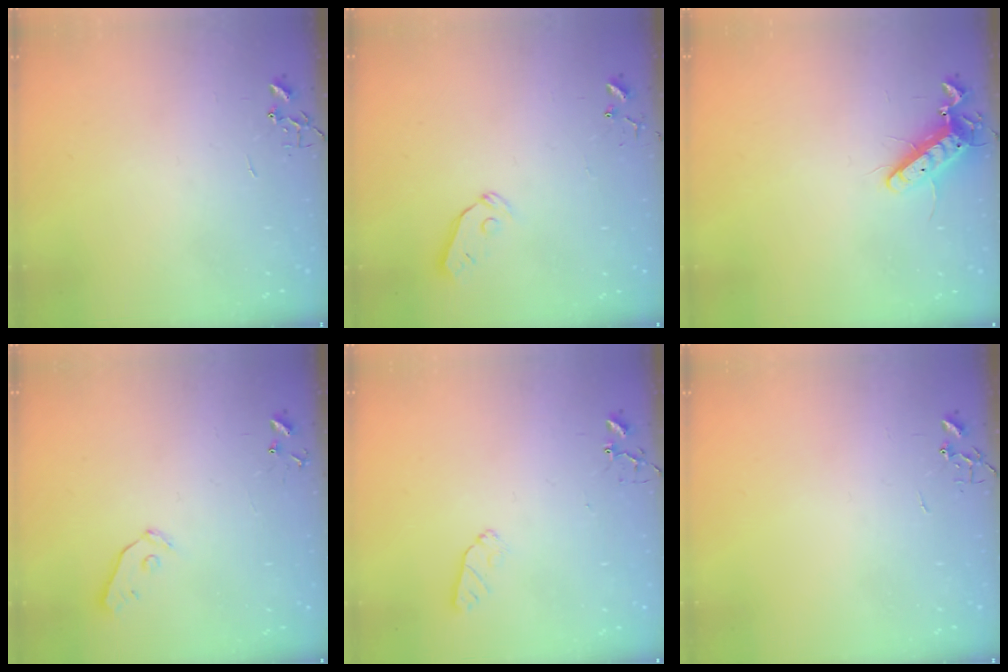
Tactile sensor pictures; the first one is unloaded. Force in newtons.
{"total": 5.6, "press": 5.6, "slide": 0.7}
{"total": 11.2, "press": 11.1, "slide": 1.4}
{"total": 5.7, "press": 5.7, "slide": 0.4}
{"total": 5.4, "press": 5.3, "slide": 0.7}
{"total": 0.0}